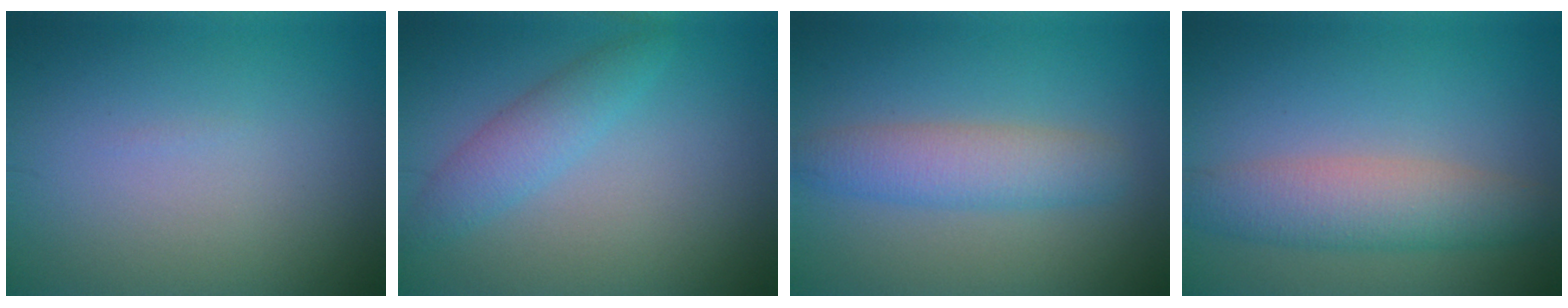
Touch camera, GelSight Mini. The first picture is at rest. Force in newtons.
{"total": 2.8, "press": 2.8, "slide": 0.2}
{"total": 3.7, "press": 3.7, "slide": 0.1}
{"total": 4.6, "press": 4.6, "slide": 0.1}